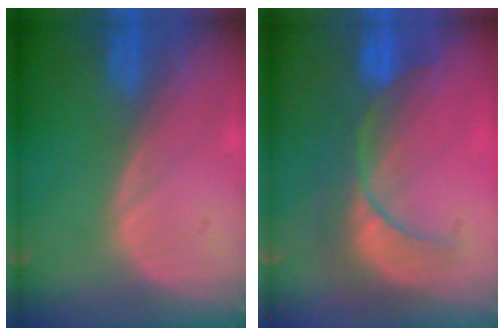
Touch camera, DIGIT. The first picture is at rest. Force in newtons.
{"total": 8.6, "press": 7.8, "slide": 3.5}